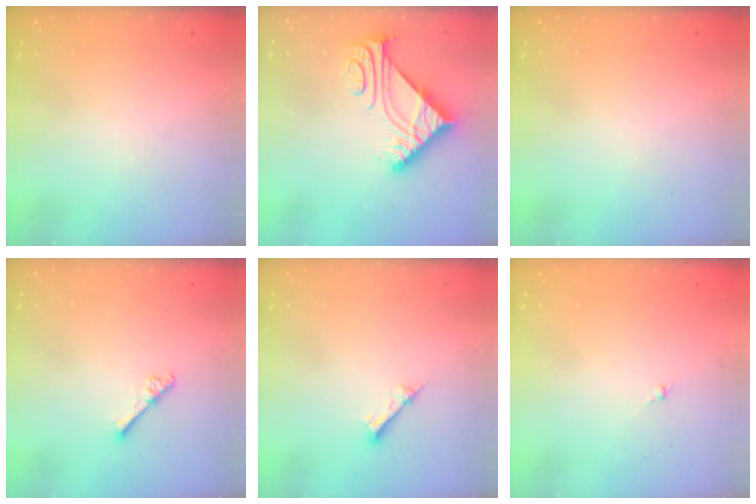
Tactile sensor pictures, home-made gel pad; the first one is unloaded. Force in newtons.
{"total": 7.6, "press": 7.6, "slide": 0.6}
{"total": 0.0}
{"total": 3.7, "press": 3.7, "slide": 0.5}
{"total": 1.7, "press": 1.7, "slide": 0.2}
{"total": 0.0}